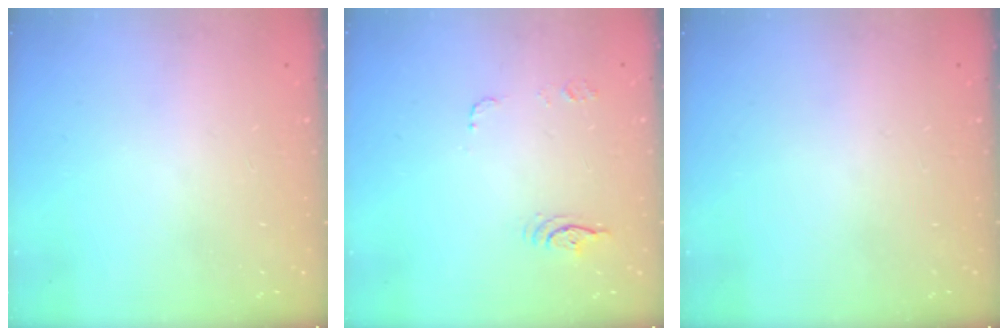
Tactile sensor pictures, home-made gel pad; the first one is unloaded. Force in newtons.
{"total": 6.0, "press": 6.0, "slide": 0.4}
{"total": 0.0}